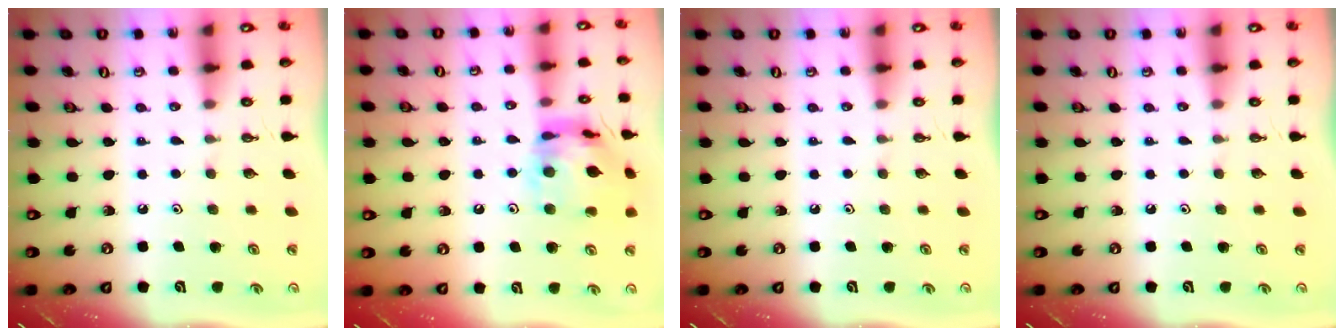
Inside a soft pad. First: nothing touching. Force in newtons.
{"total": 17.4, "press": 17.3, "slide": 1.4}
{"total": 0.0}
{"total": 0.0}